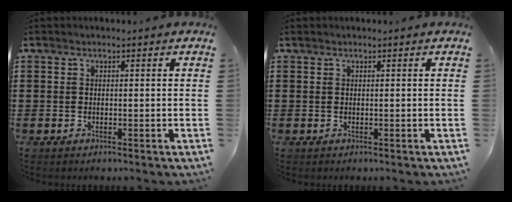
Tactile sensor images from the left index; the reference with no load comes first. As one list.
[{"total": 0.0}]